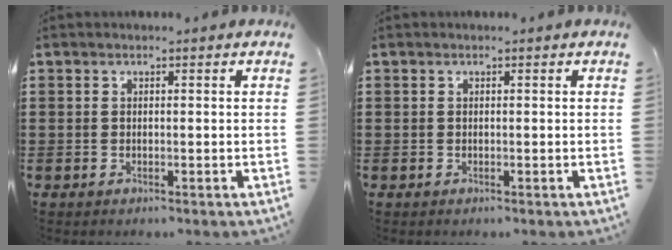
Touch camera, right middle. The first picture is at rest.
{"total": 0.0}